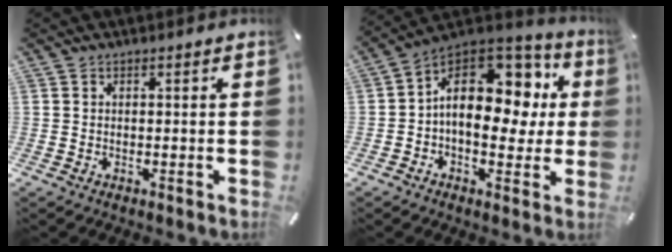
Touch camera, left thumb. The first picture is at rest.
{"total": 16.1, "force": [3.2, 10.9, 11.4], "torque": [-0.176, -0.020, 0.054]}